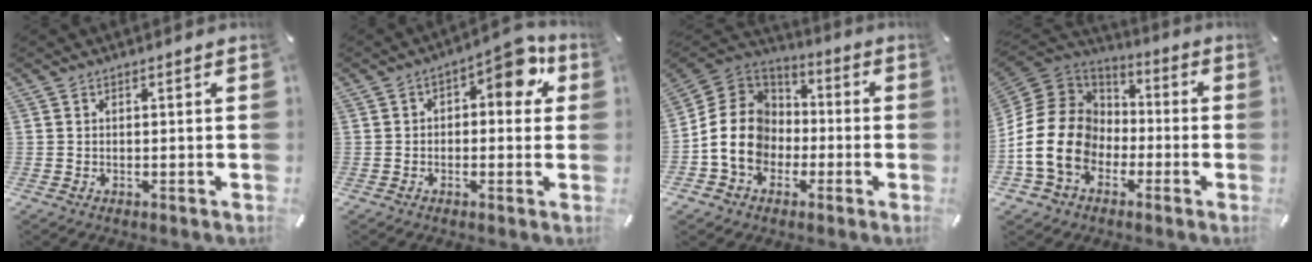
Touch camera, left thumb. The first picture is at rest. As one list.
[{"total": 8.8, "force": [2.7, 4.7, 7.0], "torque": [-0.088, -0.011, 0.039]}, {"total": 14.4, "force": [-3.7, 12.5, 6.2], "torque": [-0.146, 0.028, -0.067]}, {"total": 17.6, "force": [-5.5, 14.7, 8.1], "torque": [-0.177, 0.031, -0.098]}]